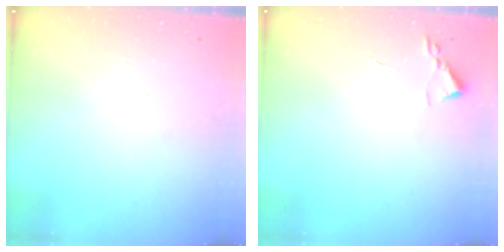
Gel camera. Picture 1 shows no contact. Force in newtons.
{"total": 1.8, "press": 1.7, "slide": 0.2}